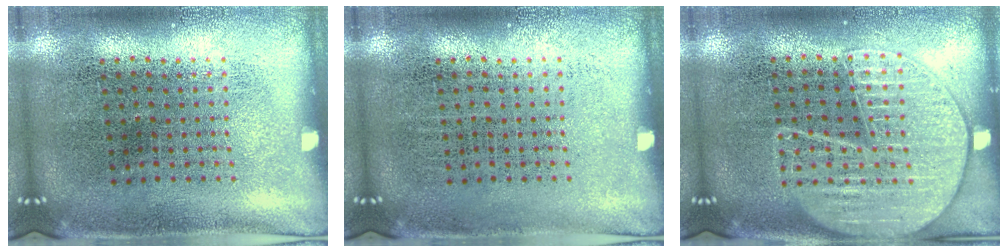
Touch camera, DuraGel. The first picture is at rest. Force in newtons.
{"total": 0.0}
{"total": 1.9, "press": 1.9, "slide": 0.2}